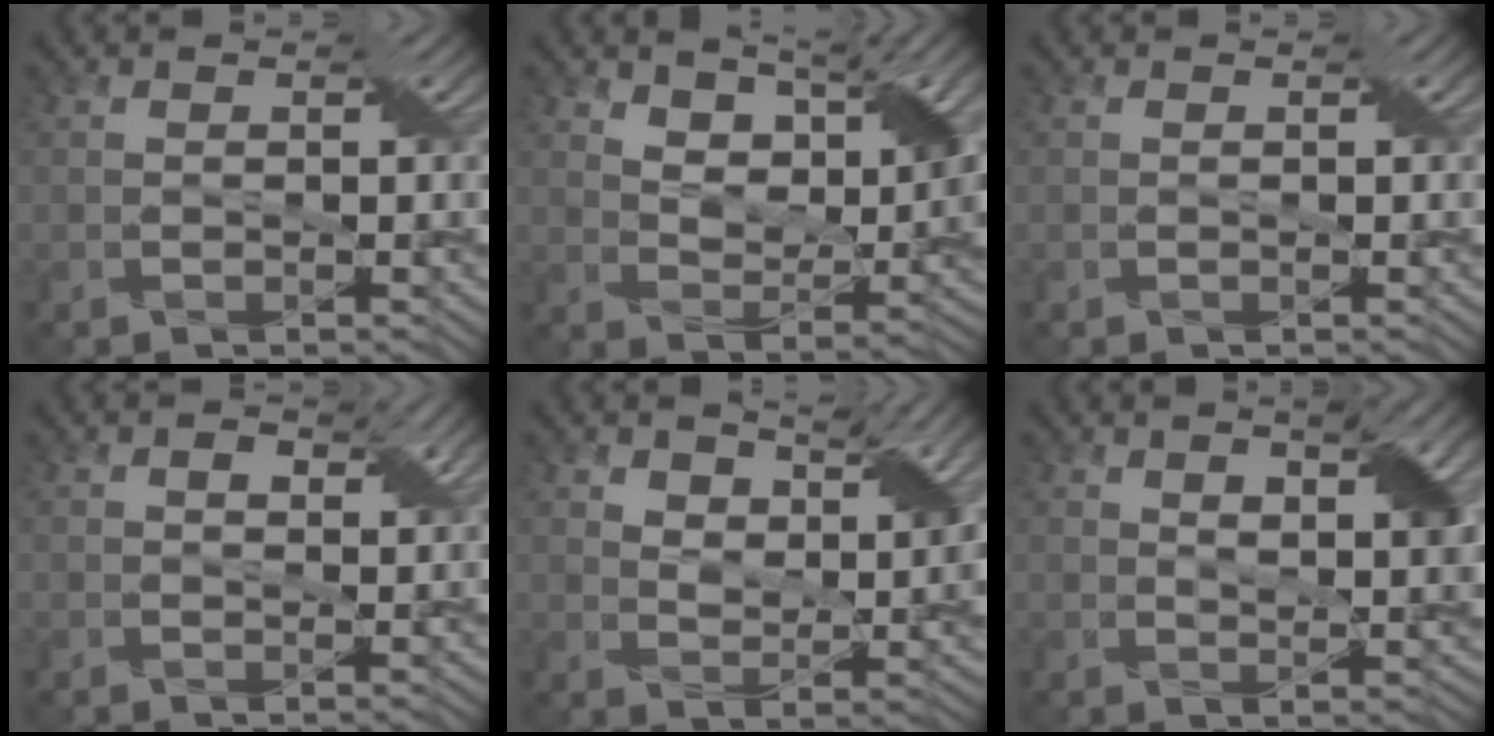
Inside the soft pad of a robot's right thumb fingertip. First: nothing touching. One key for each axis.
{"total": 6.5, "fx": 4.3, "fy": 2.7, "fz": 3.9, "tx": -0.067, "ty": 0.000, "tz": 0.076}
{"total": 0.0}
{"total": 1.7, "fx": 0.7, "fy": 1.2, "fz": 1.0, "tx": -0.009, "ty": -0.001, "tz": 0.011}
{"total": 5.0, "fx": 3.0, "fy": 2.3, "fz": 3.2, "tx": -0.050, "ty": -0.004, "tz": 0.055}
{"total": 4.6, "fx": 2.2, "fy": 1.4, "fz": 3.7, "tx": -0.055, "ty": 0.002, "tz": 0.038}